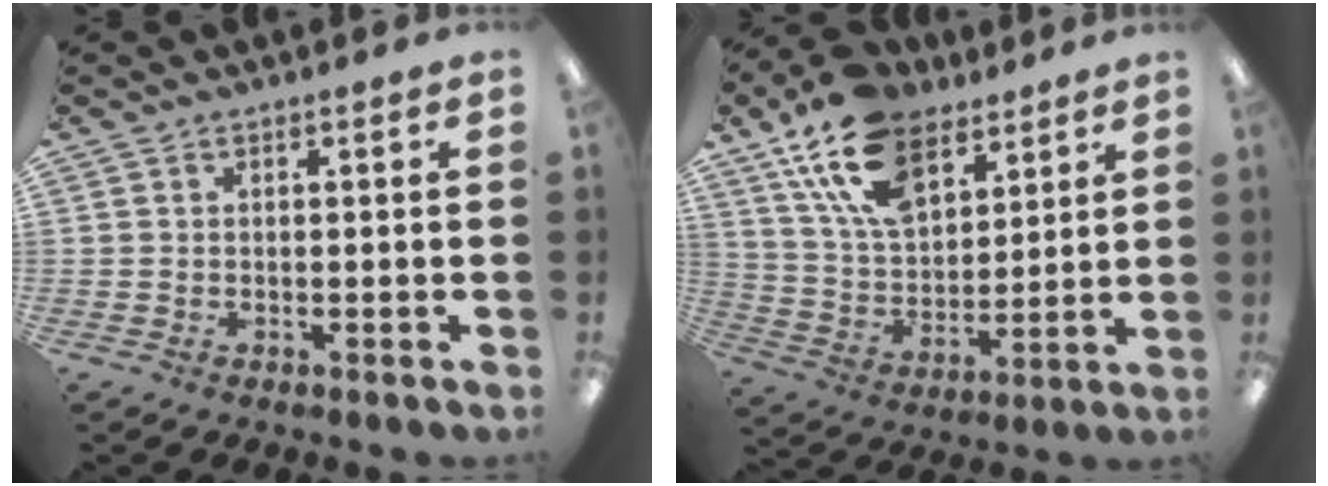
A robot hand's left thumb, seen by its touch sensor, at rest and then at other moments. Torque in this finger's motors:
{"motor_torque": [0.25, 0.26, 1.50, -1.27, 0.51]}